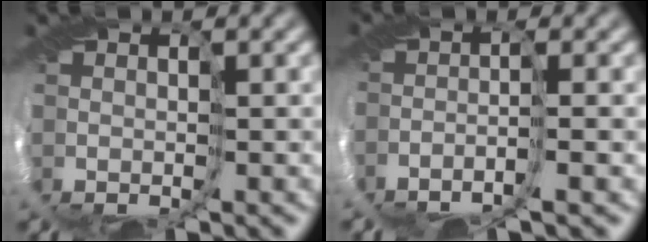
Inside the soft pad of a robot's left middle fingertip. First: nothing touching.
{"total": 2.0, "force": [-1.7, -0.4, 0.9], "torque": [-0.015, 0.000, -0.036]}